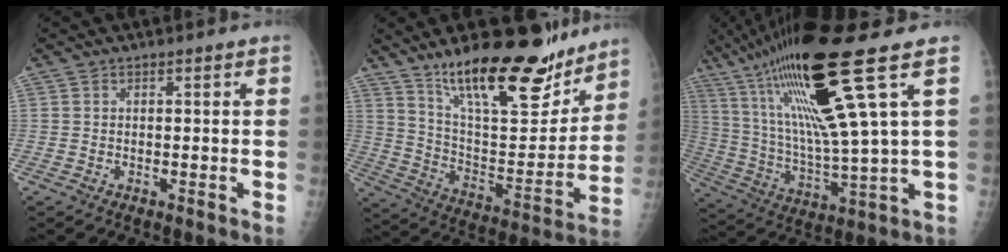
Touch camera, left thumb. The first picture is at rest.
{"total": 24.1, "force": [17.5, 8.0, 14.4], "torque": [-0.179, -0.096, 0.287]}
{"total": 22.8, "force": [11.2, 1.1, 19.8], "torque": [-0.379, -0.037, 0.198]}